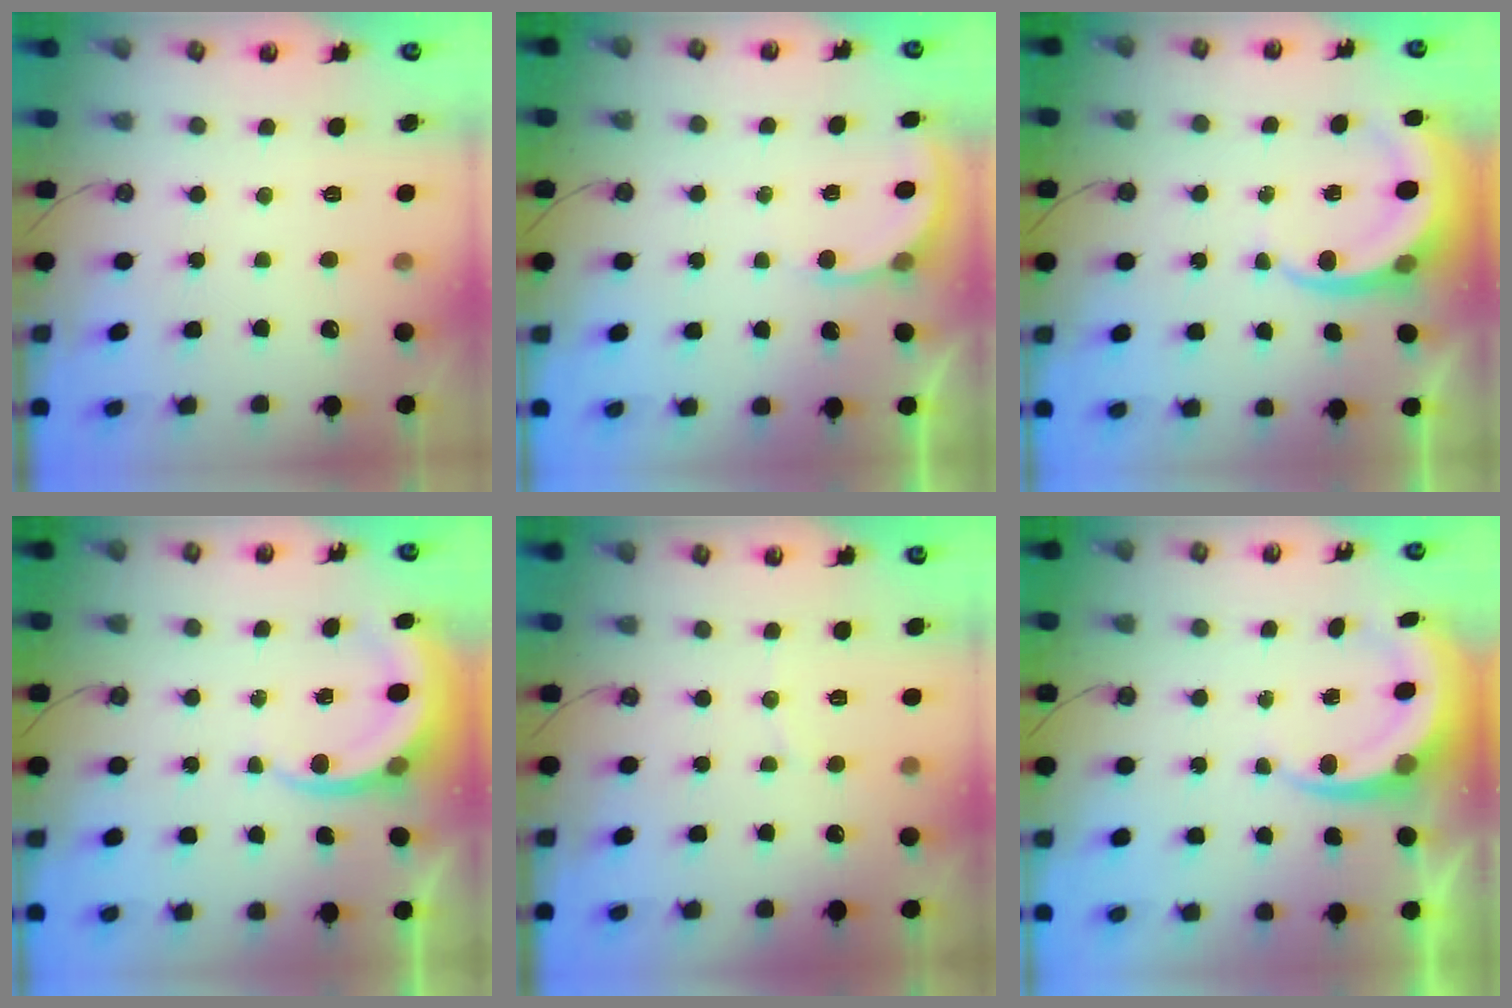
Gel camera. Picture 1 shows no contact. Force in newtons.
{"total": 4.0, "press": 4.0, "slide": 0.3}
{"total": 7.4, "press": 7.3, "slide": 0.9}
{"total": 6.0, "press": 6.0, "slide": 0.3}
{"total": 2.2, "press": 2.0, "slide": 0.9}
{"total": 5.9, "press": 5.9, "slide": 0.4}